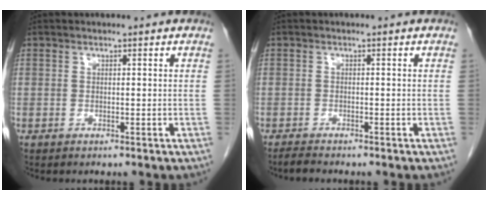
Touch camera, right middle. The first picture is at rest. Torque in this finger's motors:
{"motor_torque": [-0.05, 0.09, -0.03, 0.00]}